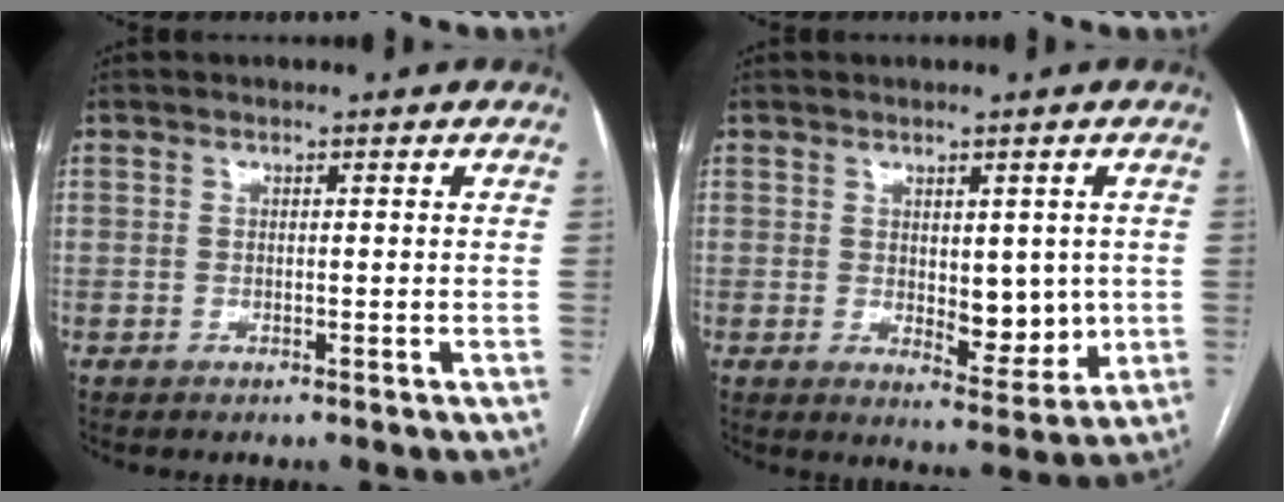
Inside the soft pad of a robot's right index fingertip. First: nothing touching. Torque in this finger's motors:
{"motor_torque": [0.22, 0.17, 0.17, 0.06]}